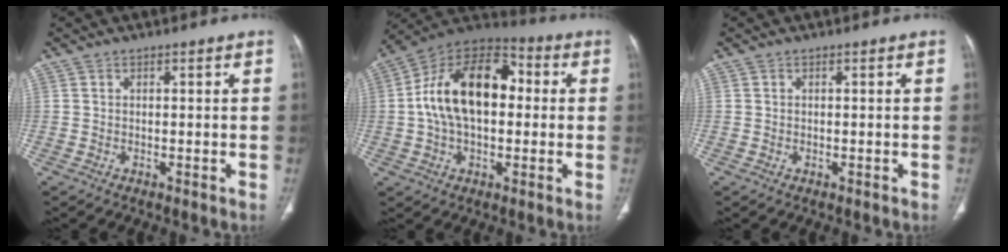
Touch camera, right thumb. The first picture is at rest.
{"total": 19.3, "force": [1.5, 11.7, 15.3], "torque": [-0.250, 0.038, 0.019]}
{"total": 0.0}